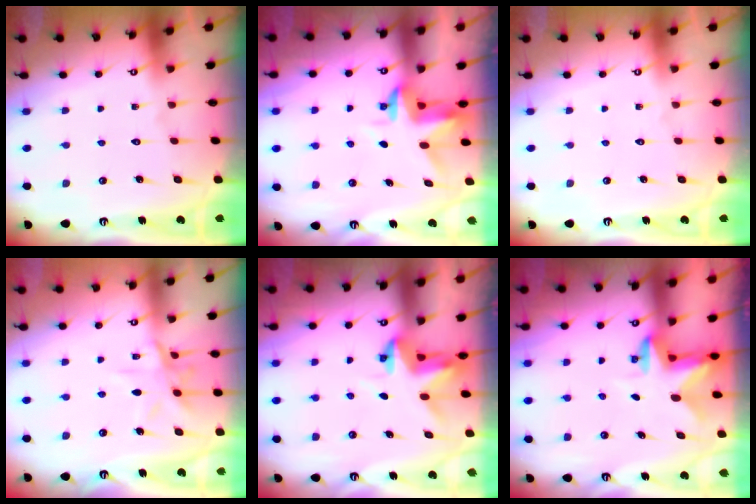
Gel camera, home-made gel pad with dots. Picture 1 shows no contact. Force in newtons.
{"total": 3.2, "press": 3.2, "slide": 0.4}
{"total": 0.0}
{"total": 9.0, "press": 9.0, "slide": 0.9}
{"total": 3.7, "press": 3.7, "slide": 0.3}
{"total": 2.7, "press": 2.6, "slide": 0.5}